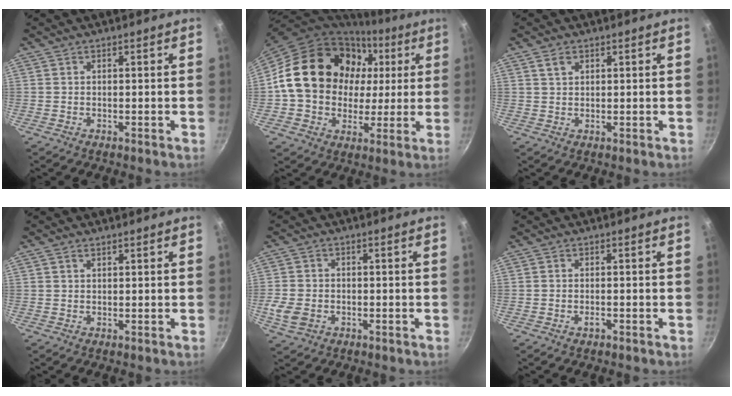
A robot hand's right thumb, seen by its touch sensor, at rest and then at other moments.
{"total": 22.9, "force": [4.6, 18.7, 12.4], "torque": [-0.187, 0.027, 0.083]}
{"total": 2.1, "force": [1.2, 1.2, 1.1], "torque": [-0.015, -0.001, 0.022]}
{"total": 0.9, "force": [0.6, 0.5, 0.5], "torque": [-0.006, 0.001, 0.010]}
{"total": 5.7, "force": [-1.8, 4.4, 3.3], "torque": [-0.070, 0.007, -0.031]}
{"total": 1.2, "force": [-0.8, 0.5, 0.7], "torque": [-0.016, 0.007, -0.015]}